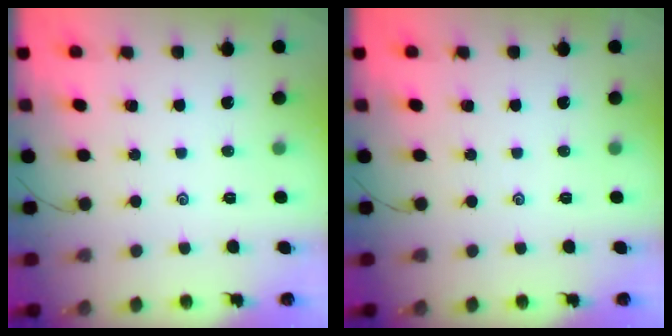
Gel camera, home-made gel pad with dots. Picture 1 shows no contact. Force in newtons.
{"total": 0.0}